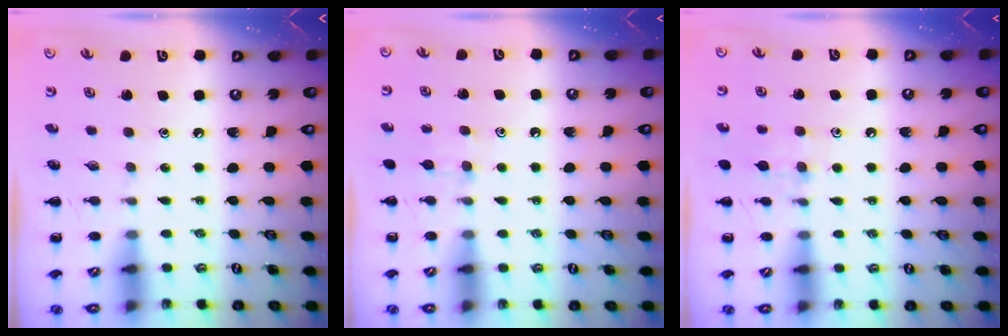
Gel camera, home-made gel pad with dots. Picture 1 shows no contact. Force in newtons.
{"total": 6.1, "press": 5.9, "slide": 1.8}
{"total": 8.1, "press": 7.9, "slide": 1.8}